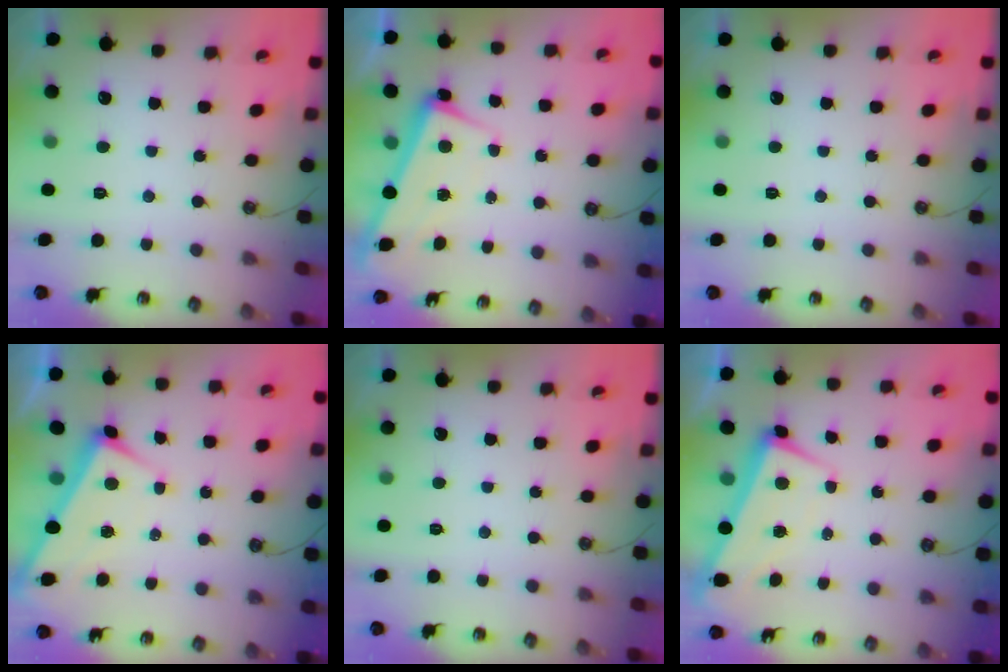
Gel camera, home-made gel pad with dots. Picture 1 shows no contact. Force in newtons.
{"total": 2.3, "press": 2.2, "slide": 0.8}
{"total": 0.0}
{"total": 3.0, "press": 3.0, "slide": 0.2}
{"total": 0.0}
{"total": 1.9, "press": 1.0, "slide": 1.6}